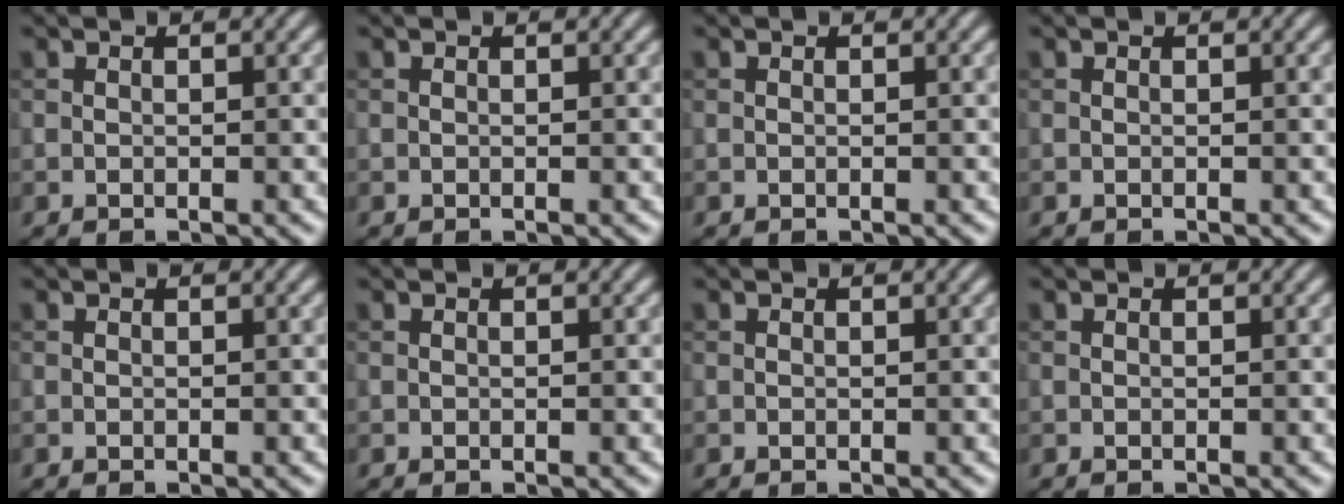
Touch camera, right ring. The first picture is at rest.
{"total": 0.0}
{"total": 0.0}
{"total": 0.0}
{"total": 0.0}
{"total": 0.0}
{"total": 0.0}
{"total": 0.0}